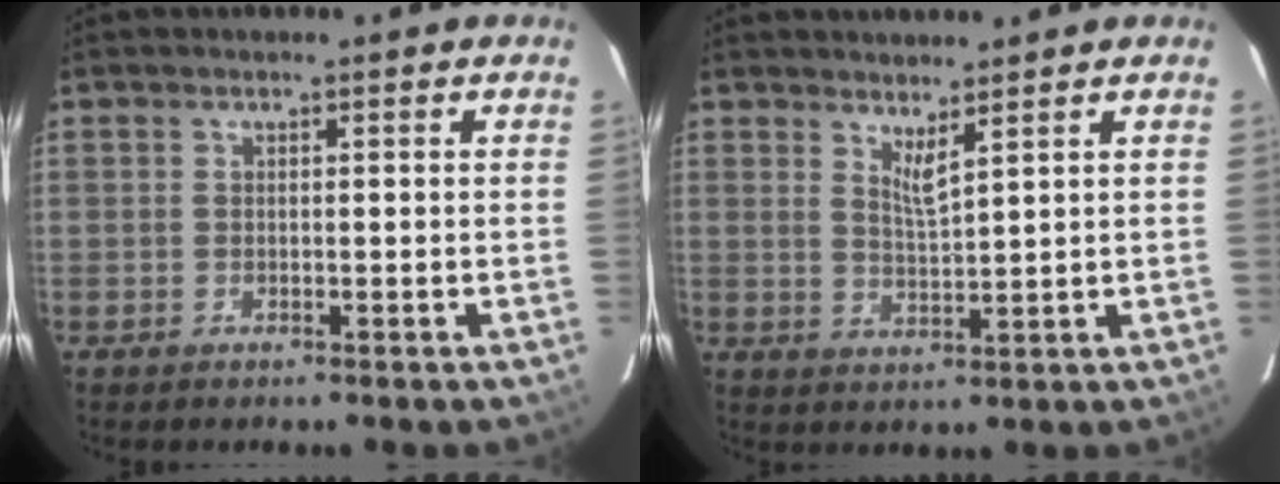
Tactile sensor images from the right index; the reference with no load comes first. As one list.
[{"total": 3.3, "force": [2.6, -0.1, 2.0], "torque": [-0.036, -0.010, 0.043]}]